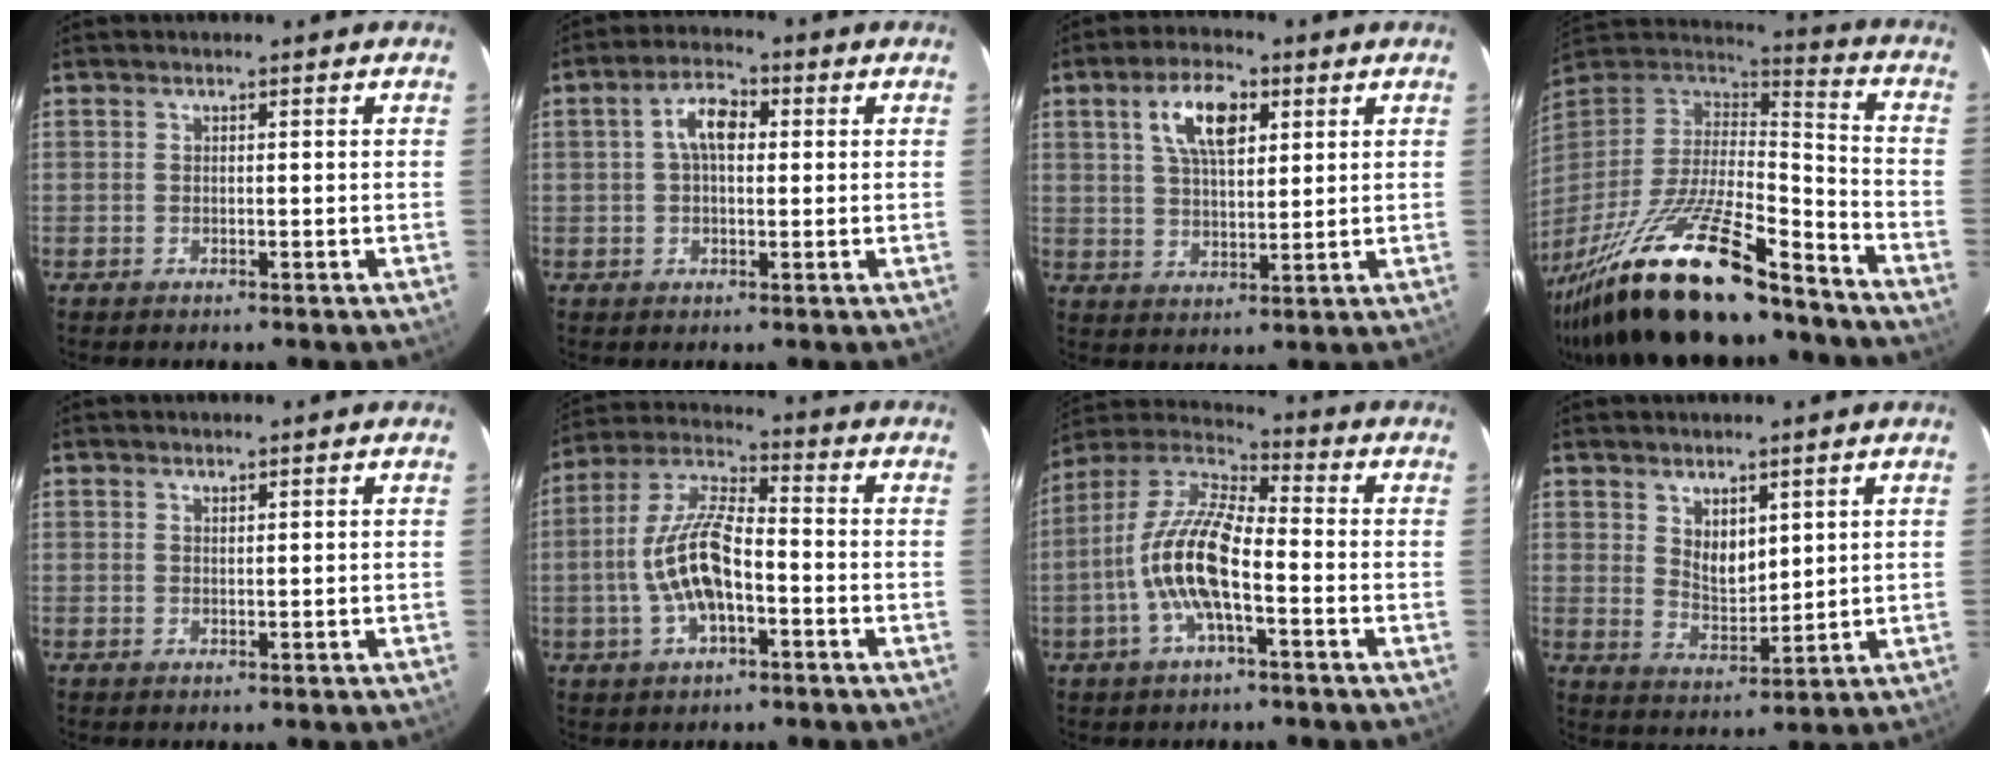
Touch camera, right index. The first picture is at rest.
{"total": 6.1, "force": [1.0, 3.3, 5.0], "torque": [-0.092, 0.021, 0.017]}
{"total": 9.4, "force": [3.8, 4.2, 7.5], "torque": [-0.136, 0.019, 0.069]}
{"total": 28.6, "force": [-20.9, 6.9, 18.3], "torque": [-0.356, -0.053, -0.350]}
{"total": 0.7, "force": [0.6, 0.2, 0.2], "torque": [-0.004, 0.001, 0.012]}
{"total": 12.5, "force": [-3.3, 4.7, 11.1], "torque": [-0.233, 0.006, -0.060]}
{"total": 13.8, "force": [-3.9, 4.4, 12.5], "torque": [-0.254, 0.004, -0.081]}
{"total": 5.9, "force": [3.4, 3.3, 3.6], "torque": [-0.055, -0.003, 0.066]}